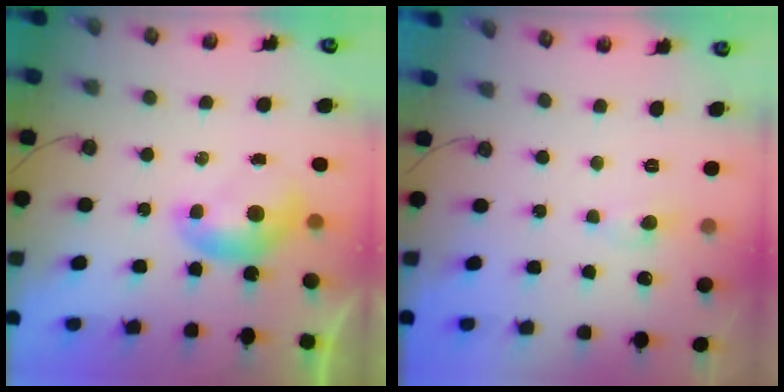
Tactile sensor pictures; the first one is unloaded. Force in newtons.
{"total": 1.4, "press": 1.2, "slide": 0.6}